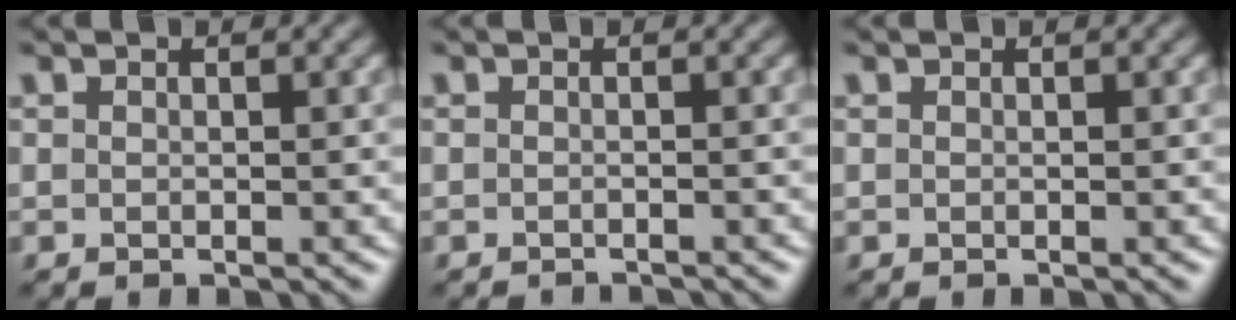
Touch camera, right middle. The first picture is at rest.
{"total": 1.8, "force": [-1.7, 0.2, 0.4], "torque": [0.006, -0.006, -0.024]}
{"total": 0.0}